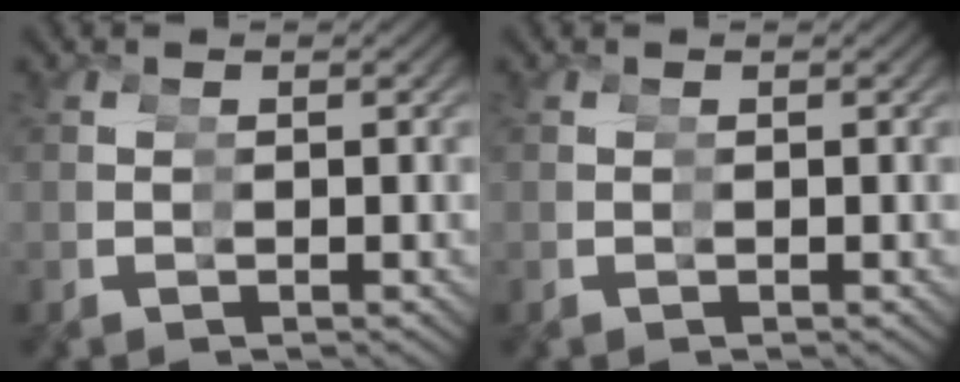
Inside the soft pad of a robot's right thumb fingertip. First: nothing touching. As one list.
[{"total": 0.0}]